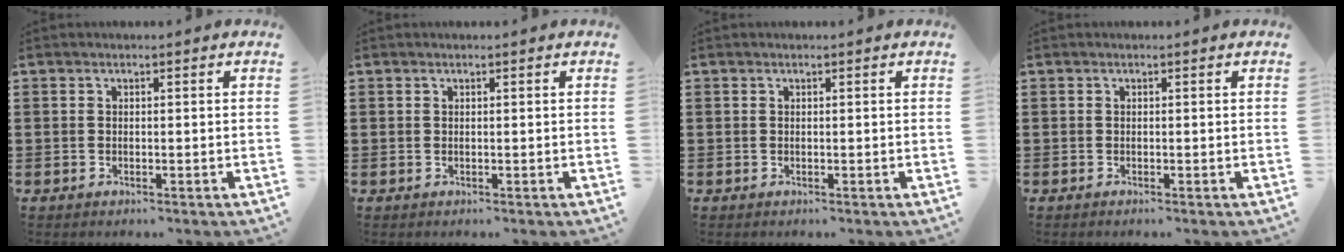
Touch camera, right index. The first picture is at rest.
{"total": 0.0}
{"total": 0.0}
{"total": 0.0}